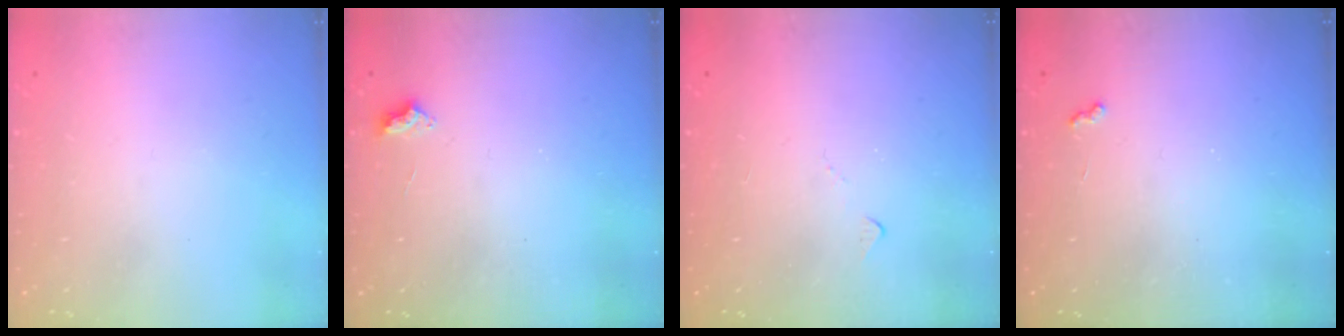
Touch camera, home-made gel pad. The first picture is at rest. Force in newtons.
{"total": 2.4, "press": 2.4, "slide": 0.4}
{"total": 5.0, "press": 5.0, "slide": 0.7}
{"total": 2.6, "press": 2.6, "slide": 0.4}